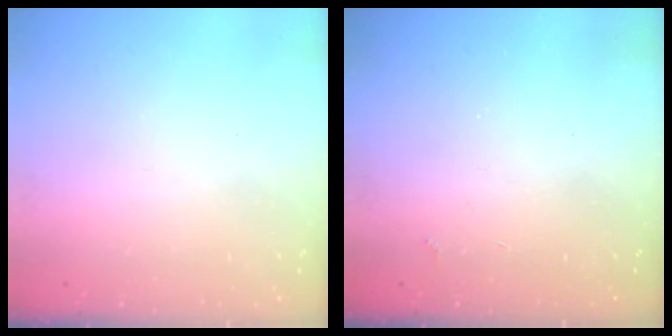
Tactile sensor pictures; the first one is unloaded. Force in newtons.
{"total": 2.7, "press": 2.7, "slide": 0.5}